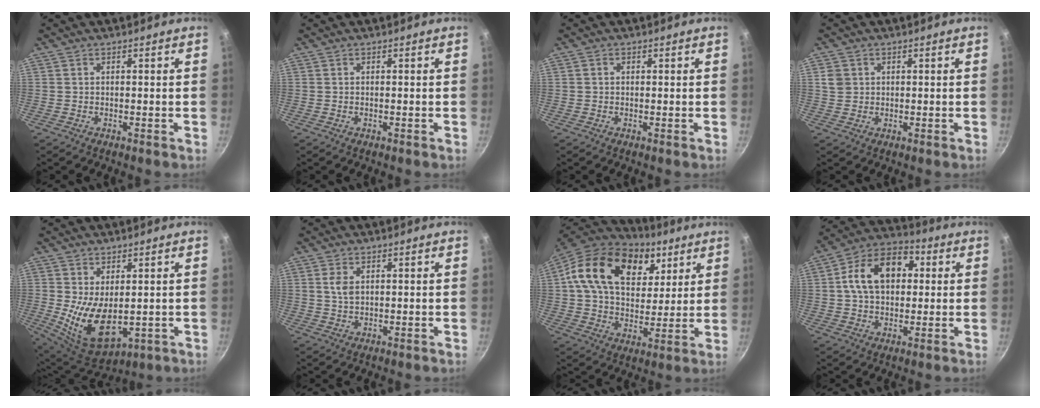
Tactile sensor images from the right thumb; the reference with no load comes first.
{"total": 0.0}
{"total": 0.6, "force": [0.0, 0.6, 0.3], "torque": [-0.004, 0.004, 0.001]}
{"total": 3.0, "force": [0.6, 2.7, 1.1], "torque": [-0.009, 0.005, 0.013]}
{"total": 12.1, "force": [-0.2, 6.9, 10.0], "torque": [-0.163, -0.026, 0.020]}
{"total": 3.0, "force": [0.8, 1.8, 2.2], "torque": [-0.041, -0.003, 0.016]}
{"total": 23.1, "force": [9.7, 15.2, 14.4], "torque": [-0.224, -0.013, 0.158]}
{"total": 14.7, "force": [2.5, 10.2, 10.3], "torque": [-0.140, 0.025, 0.024]}